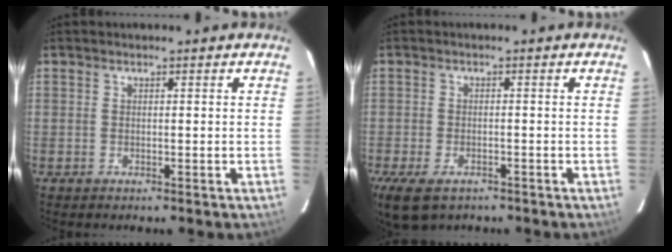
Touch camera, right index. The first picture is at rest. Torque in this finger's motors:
{"motor_torque": [1.21, -0.94, 0.43, 0.09]}